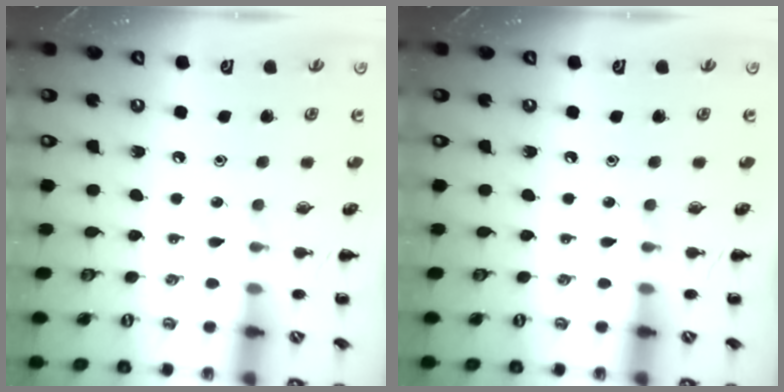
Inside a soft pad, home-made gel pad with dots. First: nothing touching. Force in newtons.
{"total": 0.0}